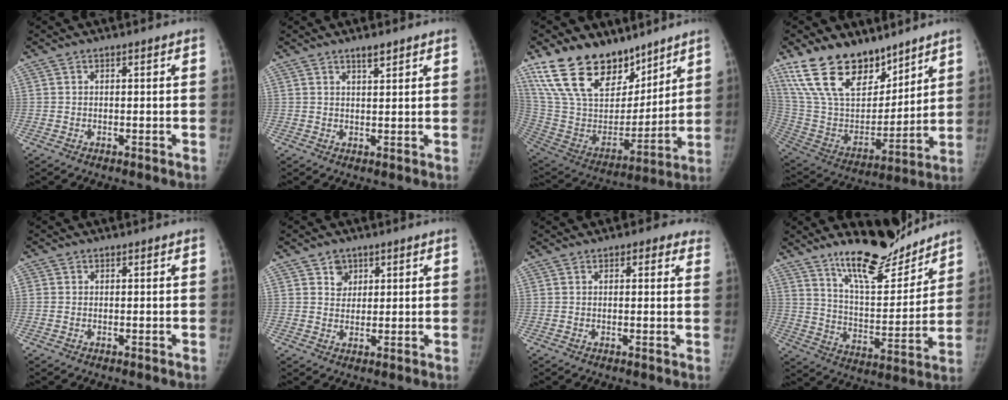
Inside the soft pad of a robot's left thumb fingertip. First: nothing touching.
{"total": 2.3, "force": [1.8, 0.6, 1.2], "torque": [-0.014, -0.013, 0.031]}
{"total": 23.9, "force": [17.2, 12.6, 10.9], "torque": [-0.170, -0.072, 0.322]}
{"total": 21.6, "force": [15.2, 11.1, 10.6], "torque": [-0.155, -0.061, 0.293]}
{"total": 0.6, "force": [-0.1, 0.5, 0.3], "torque": [-0.004, 0.001, -0.003]}
{"total": 3.4, "force": [1.8, 2.8, 0.7], "torque": [0.014, -0.010, 0.030]}
{"total": 5.2, "force": [3.8, 2.8, 2.3], "torque": [0.017, -0.007, 0.030]}
{"total": 16.5, "force": [13.7, 4.7, 7.9], "torque": [-0.084, -0.102, 0.230]}